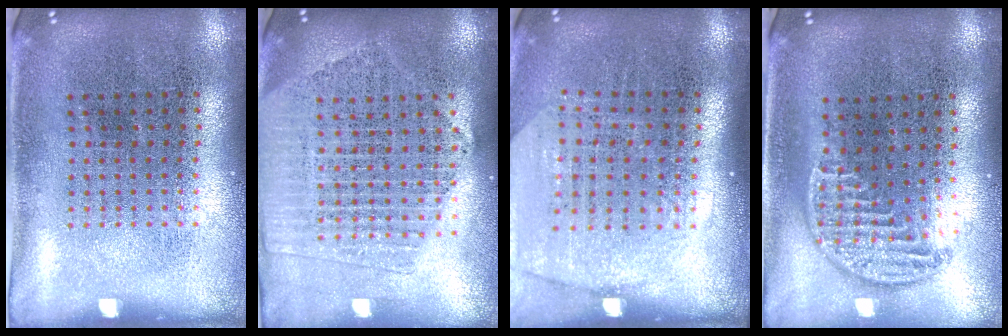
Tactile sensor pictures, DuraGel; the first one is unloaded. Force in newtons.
{"total": 2.0, "press": 1.8, "slide": 0.9}
{"total": 1.8, "press": 1.5, "slide": 0.9}
{"total": 1.2, "press": 1.0, "slide": 0.7}